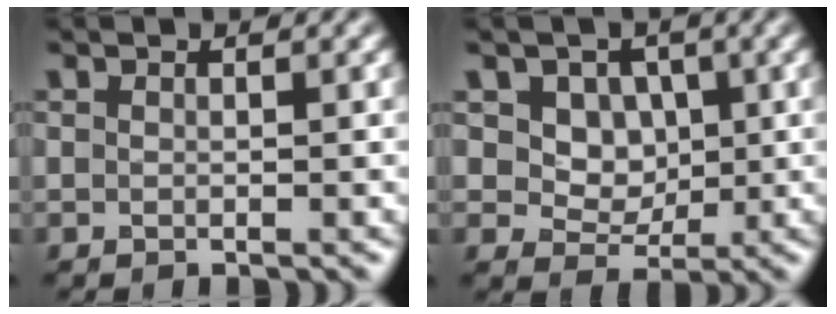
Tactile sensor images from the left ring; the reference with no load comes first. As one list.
[{"total": 6.1, "force": [2.1, 4.8, 3.0], "torque": [-0.067, -0.001, 0.035]}]